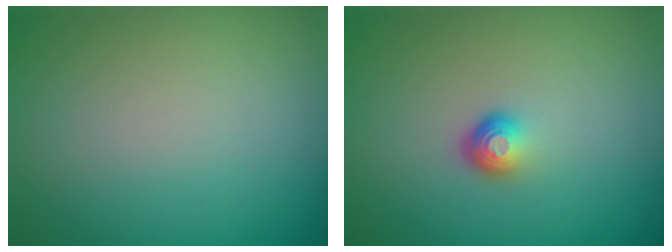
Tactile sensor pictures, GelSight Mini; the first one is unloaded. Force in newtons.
{"total": 1.7, "press": 1.1, "slide": 1.3}